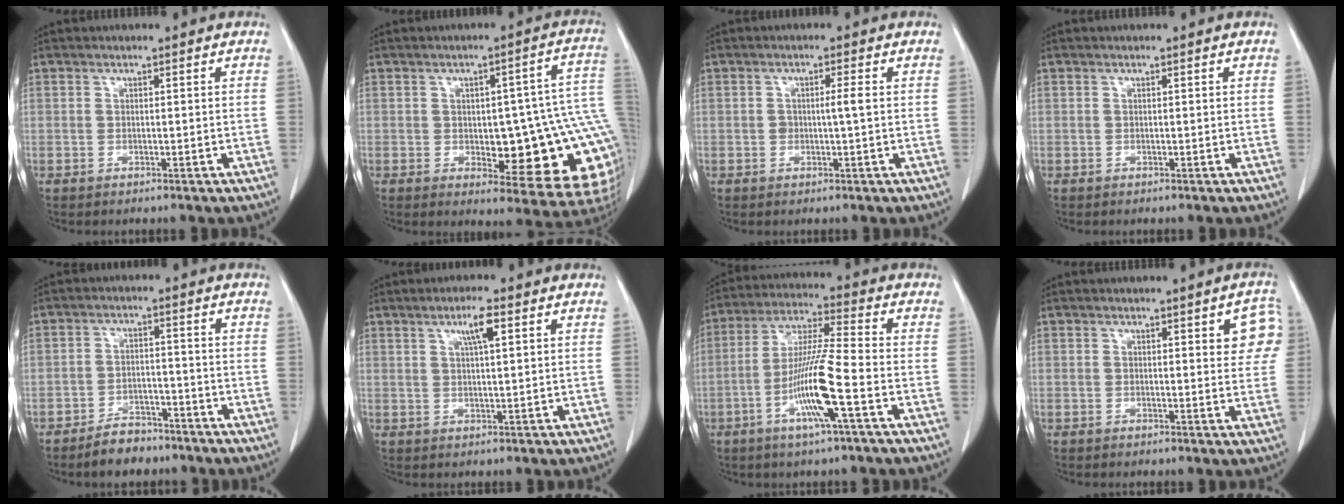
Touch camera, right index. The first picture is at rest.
{"total": 18.7, "force": [-2.1, 5.7, 17.7], "torque": [-0.131, 0.029, -0.005]}
{"total": 2.1, "force": [0.0, 0.1, 2.1], "torque": [-0.039, 0.000, 0.002]}
{"total": 0.0}
{"total": 5.3, "force": [-4.3, 2.5, 1.7], "torque": [-0.029, 0.005, -0.069]}
{"total": 4.1, "force": [1.9, 0.3, 3.6], "torque": [-0.064, 0.002, 0.032]}
{"total": 11.7, "force": [-4.1, -0.2, 11.0], "torque": [-0.217, -0.006, -0.083]}
{"total": 5.1, "force": [1.8, 1.5, 4.5], "torque": [-0.034, 0.001, 0.013]}